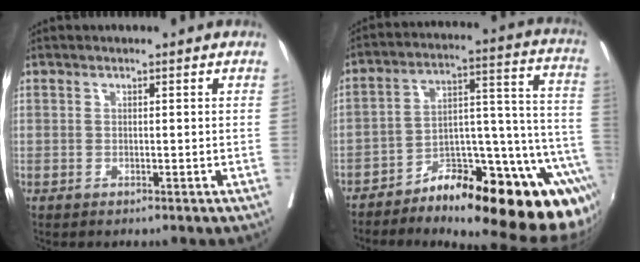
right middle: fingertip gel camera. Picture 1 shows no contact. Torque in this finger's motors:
{"motor_torque": [1.57, -0.56, 0.95, 0.21]}